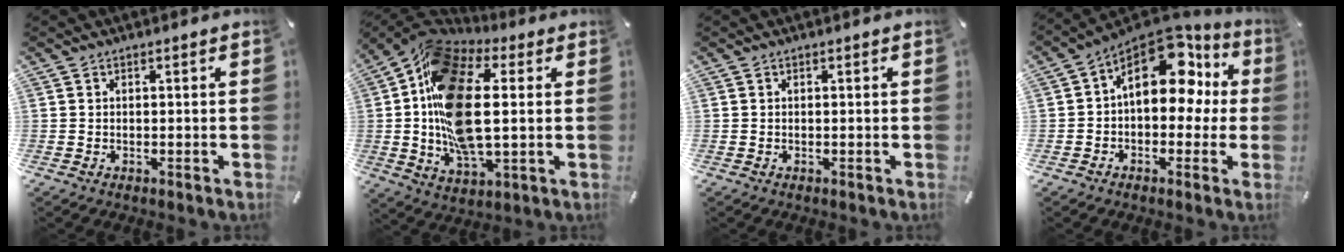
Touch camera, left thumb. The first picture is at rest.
{"total": 20.9, "force": [2.1, 11.6, 17.2], "torque": [-0.355, -0.002, 0.036]}
{"total": 0.0}
{"total": 17.5, "force": [5.6, 10.9, 12.6], "torque": [-0.170, -0.027, 0.095]}